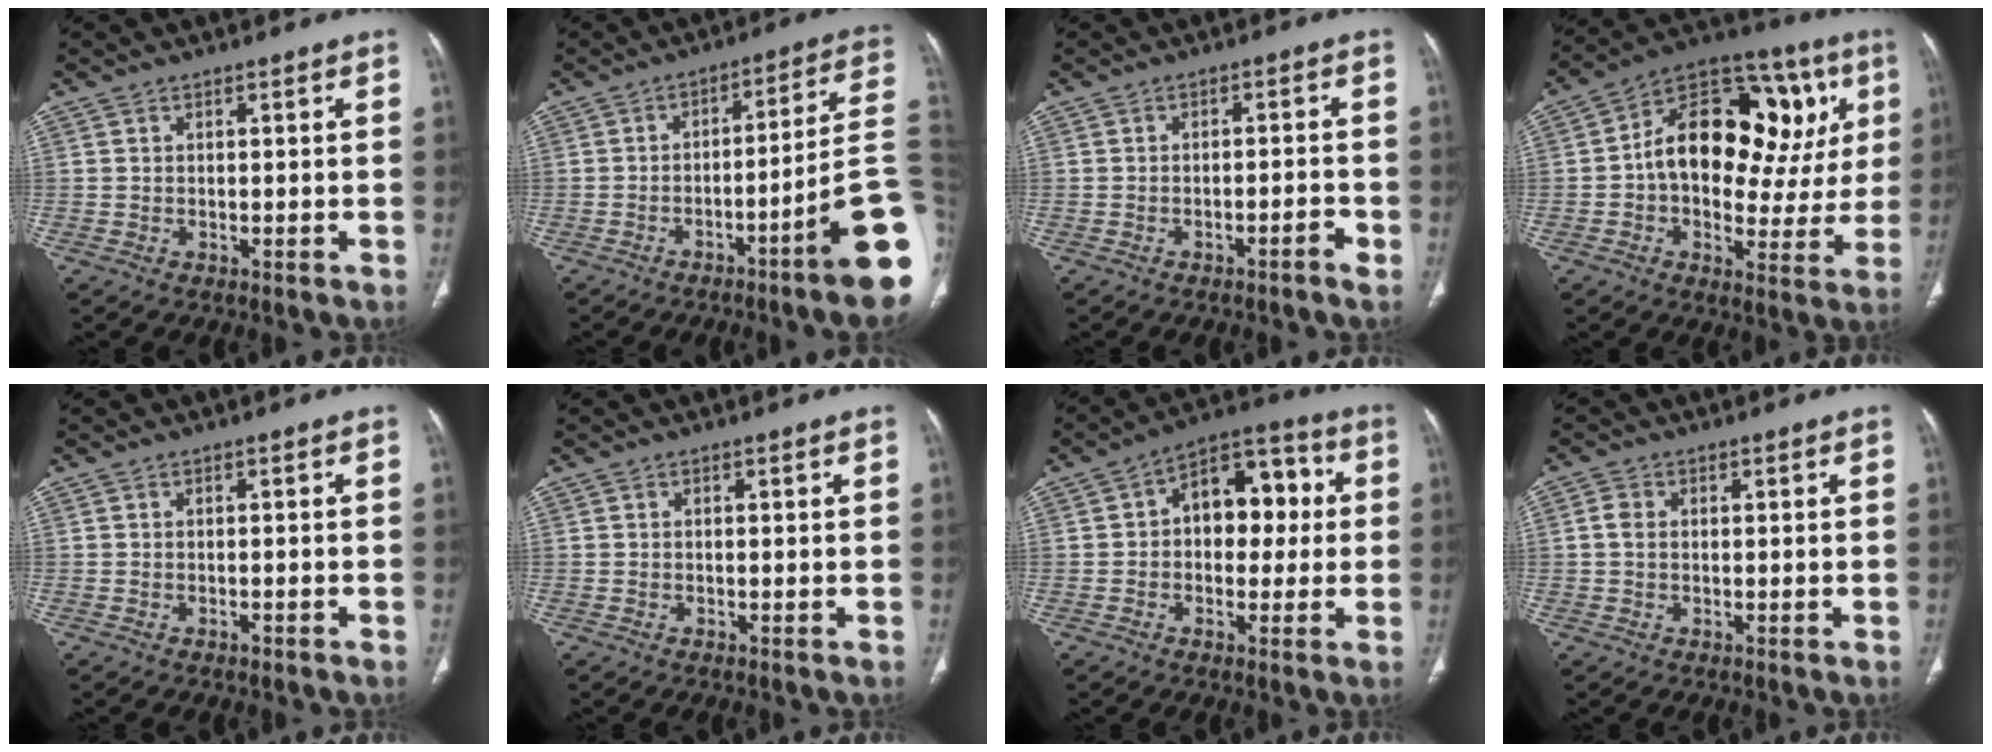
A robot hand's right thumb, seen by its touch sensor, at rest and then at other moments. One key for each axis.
{"total": 16.0, "fx": -6.0, "fy": 0.6, "fz": 14.8, "tx": -0.148, "ty": 0.038, "tz": -0.090}
{"total": 2.2, "fx": -1.5, "fy": 0.3, "fz": 1.6, "tx": -0.030, "ty": 0.015, "tz": -0.021}
{"total": 23.9, "fx": 4.4, "fy": 14.1, "fz": 18.7, "tx": -0.229, "ty": 0.031, "tz": 0.058}
{"total": 0.6, "fx": -0.5, "fy": 0.3, "fz": 0.2, "tx": -0.007, "ty": 0.003, "tz": -0.006}
{"total": 0.0}
{"total": 12.6, "fx": 1.3, "fy": 8.2, "fz": 9.5, "tx": -0.087, "ty": 0.033, "tz": 0.008}
{"total": 2.1, "fx": 0.2, "fy": 1.6, "fz": 1.4, "tx": -0.030, "ty": 0.005, "tz": 0.001}